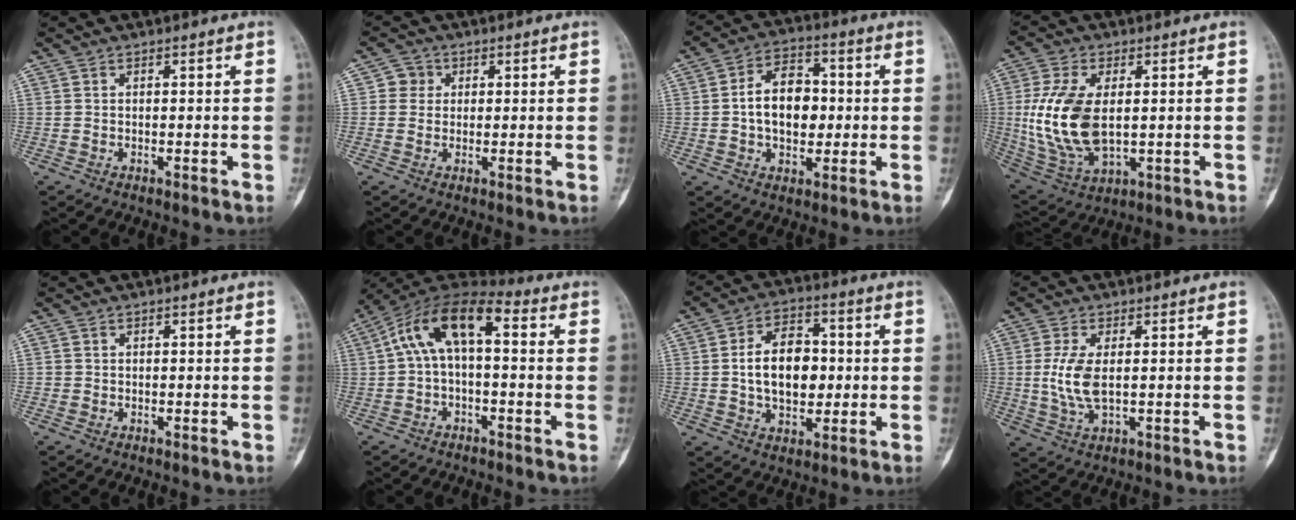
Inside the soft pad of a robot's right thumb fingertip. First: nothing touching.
{"total": 2.9, "force": [0.6, 2.8, 0.5], "torque": [0.013, 0.003, 0.003]}
{"total": 11.9, "force": [-0.1, 8.0, 8.8], "torque": [-0.117, 0.019, -0.007]}
{"total": 15.8, "force": [0.5, 8.9, 13.1], "torque": [-0.273, -0.011, 0.023]}
{"total": 0.6, "force": [-0.1, 0.6, 0.0], "torque": [0.002, 0.005, -0.002]}
{"total": 12.4, "force": [1.4, 5.9, 10.9], "torque": [-0.195, 0.049, 0.013]}
{"total": 12.8, "force": [0.2, 8.3, 9.7], "torque": [-0.134, 0.013, 0.003]}
{"total": 7.0, "force": [0.1, 3.2, 6.2], "torque": [-0.142, -0.009, 0.006]}